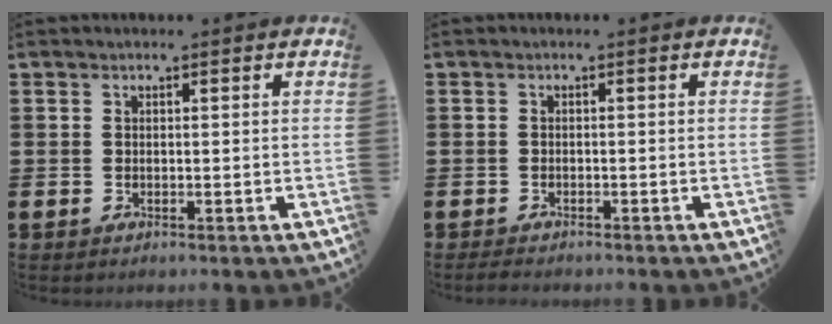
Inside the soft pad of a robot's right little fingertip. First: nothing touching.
{"total": 0.9, "force": [-0.8, 0.2, 0.3], "torque": [-0.007, 0.000, -0.017]}